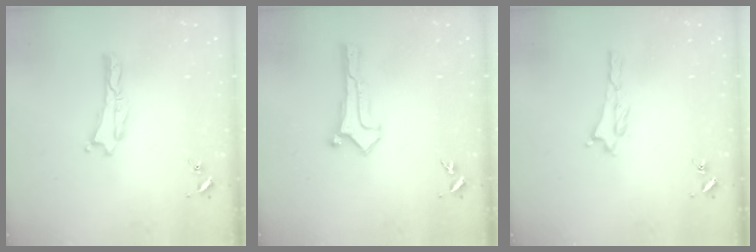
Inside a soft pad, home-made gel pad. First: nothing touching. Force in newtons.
{"total": 0.0}
{"total": 1.4, "press": 1.4, "slide": 0.3}